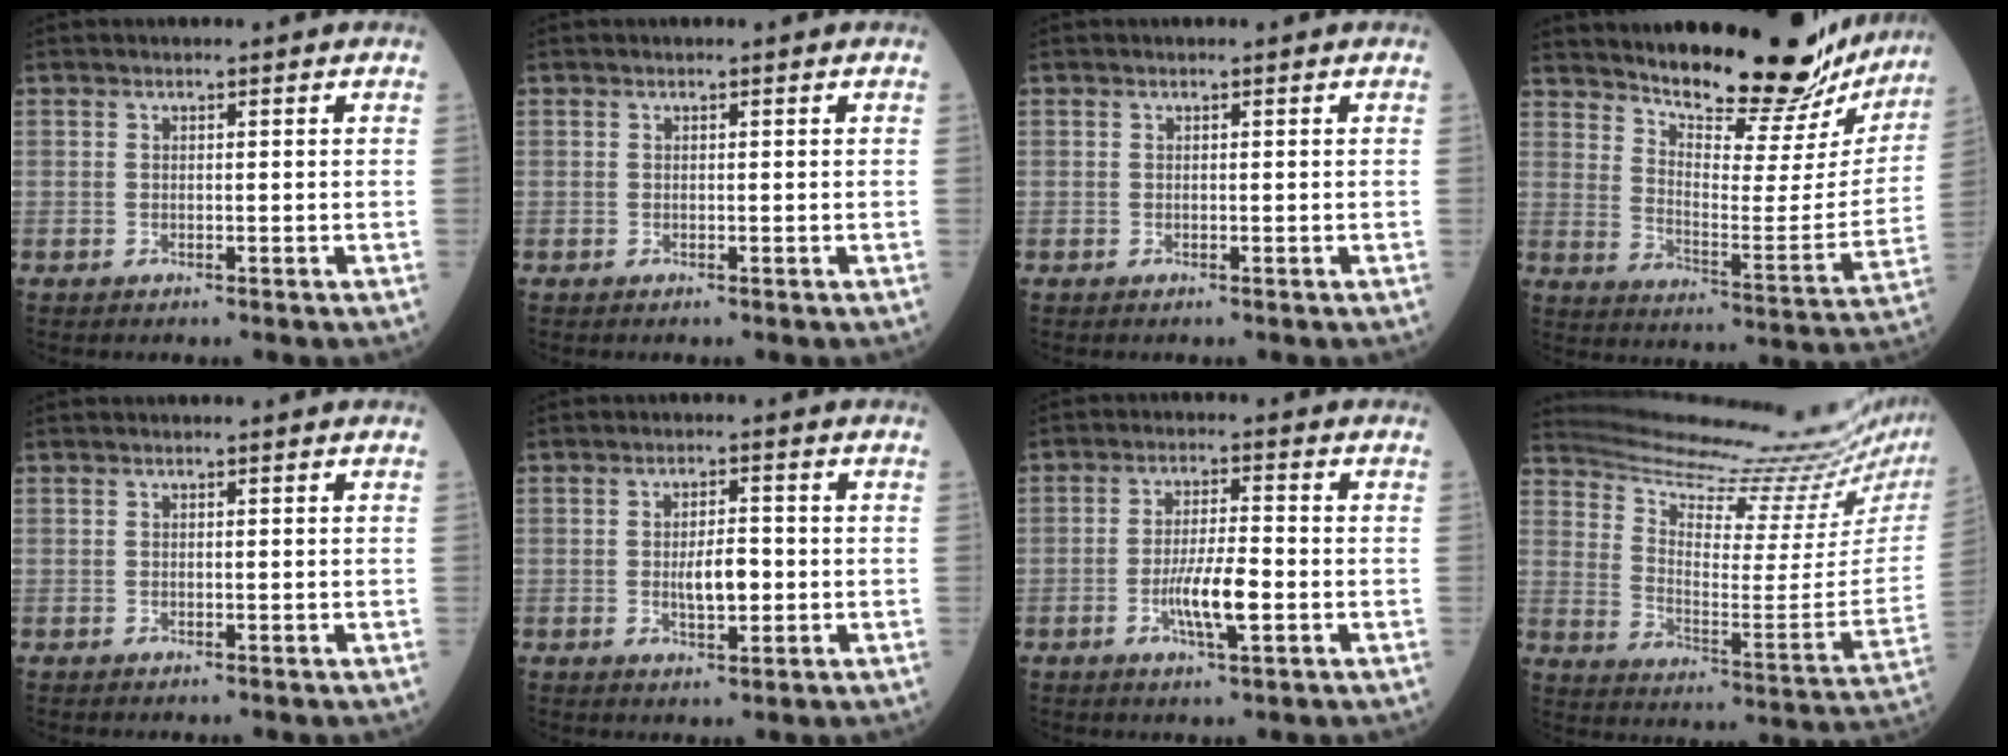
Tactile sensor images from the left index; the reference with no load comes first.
{"total": 0.0}
{"total": 0.0}
{"total": 22.8, "force": [20.7, 4.2, 8.6], "torque": [-0.129, -0.068, 0.277]}
{"total": 0.0}
{"total": 4.5, "force": [-0.5, 1.6, 4.2], "torque": [-0.076, -0.001, -0.008]}
{"total": 6.3, "force": [-1.8, 1.0, 6.0], "torque": [-0.118, -0.006, -0.032]}
{"total": 21.7, "force": [20.5, 0.3, 7.3], "torque": [-0.129, -0.101, 0.279]}